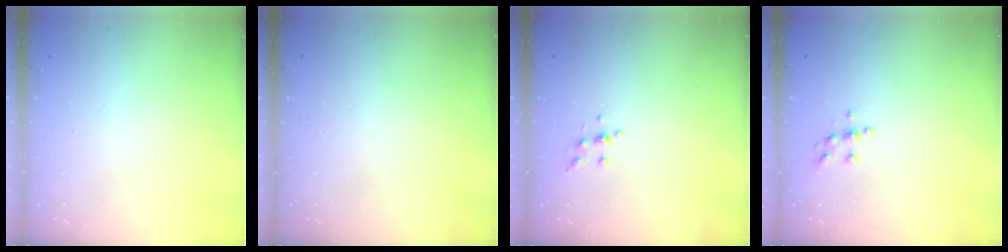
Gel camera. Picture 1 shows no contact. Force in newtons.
{"total": 0.0}
{"total": 4.8, "press": 4.7, "slide": 0.8}
{"total": 5.6, "press": 5.6, "slide": 0.6}